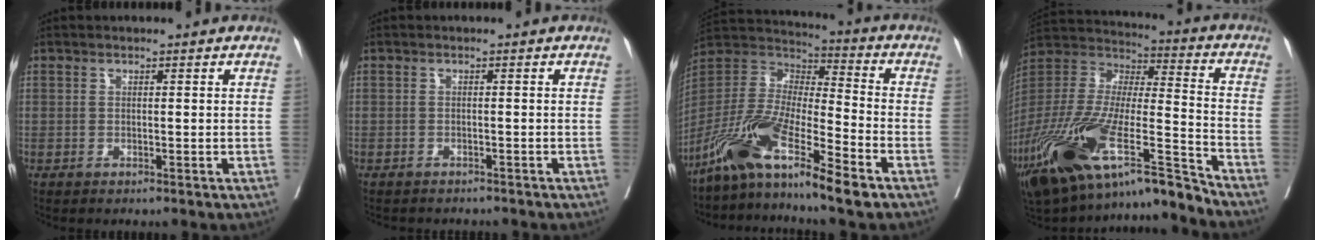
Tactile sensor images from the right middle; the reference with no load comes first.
{"total": 4.5, "force": [-4.1, 1.5, 1.2], "torque": [-0.018, -0.001, -0.053]}
{"total": 14.7, "force": [-9.9, 1.2, 10.7], "torque": [-0.225, -0.016, -0.189]}
{"total": 25.4, "force": [-17.2, 3.9, 18.2], "torque": [-0.350, -0.037, -0.309]}